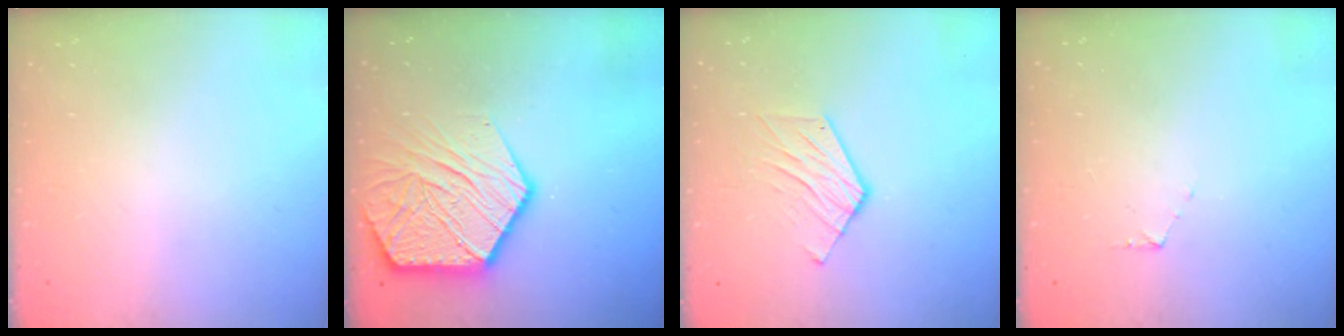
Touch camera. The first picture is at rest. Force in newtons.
{"total": 16.8, "press": 16.8, "slide": 1.3}
{"total": 8.2, "press": 8.2, "slide": 0.3}
{"total": 3.2, "press": 3.2, "slide": 0.3}